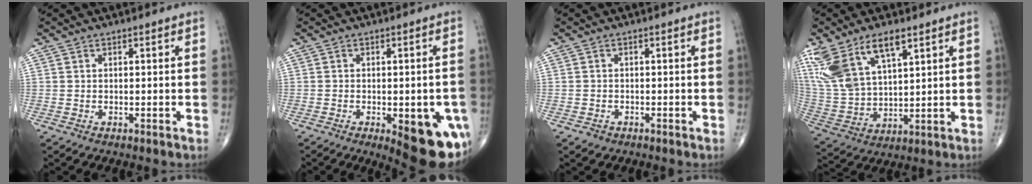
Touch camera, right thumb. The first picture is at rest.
{"total": 13.8, "force": [-5.3, 5.3, 11.6], "torque": [-0.097, 0.006, -0.051]}
{"total": 1.2, "force": [-0.7, 1.0, 0.3], "torque": [-0.002, 0.003, -0.012]}
{"total": 15.2, "force": [8.7, 6.7, 10.5], "torque": [-0.208, -0.024, 0.182]}